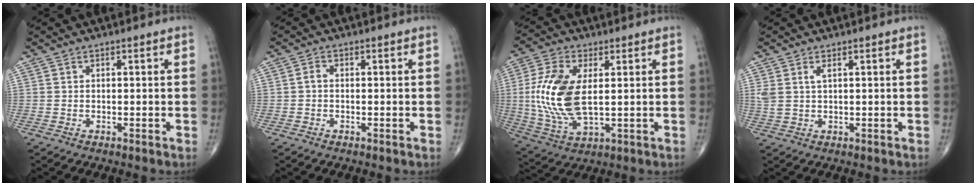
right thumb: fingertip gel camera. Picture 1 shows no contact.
{"total": 1.1, "force": [-0.2, 0.7, 0.8], "torque": [-0.013, 0.002, -0.008]}
{"total": 14.8, "force": [1.2, 7.3, 12.8], "torque": [-0.281, -0.007, 0.030]}
{"total": 2.7, "force": [1.1, 1.0, 2.2], "torque": [-0.056, 0.006, 0.030]}